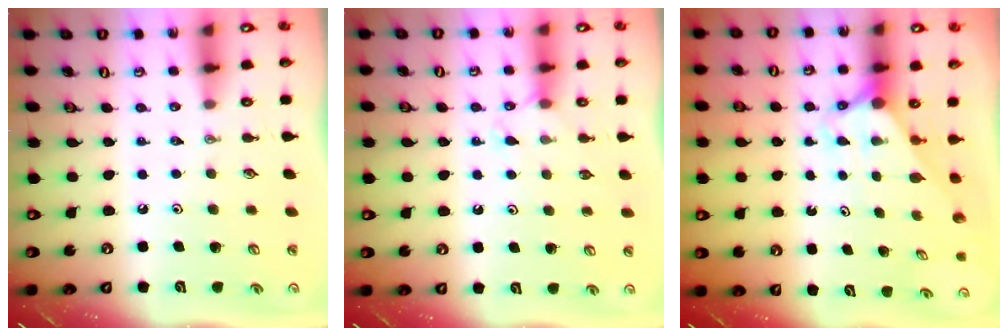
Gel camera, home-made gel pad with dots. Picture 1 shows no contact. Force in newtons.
{"total": 6.5, "press": 6.4, "slide": 0.6}
{"total": 2.8, "press": 2.8, "slide": 0.0}